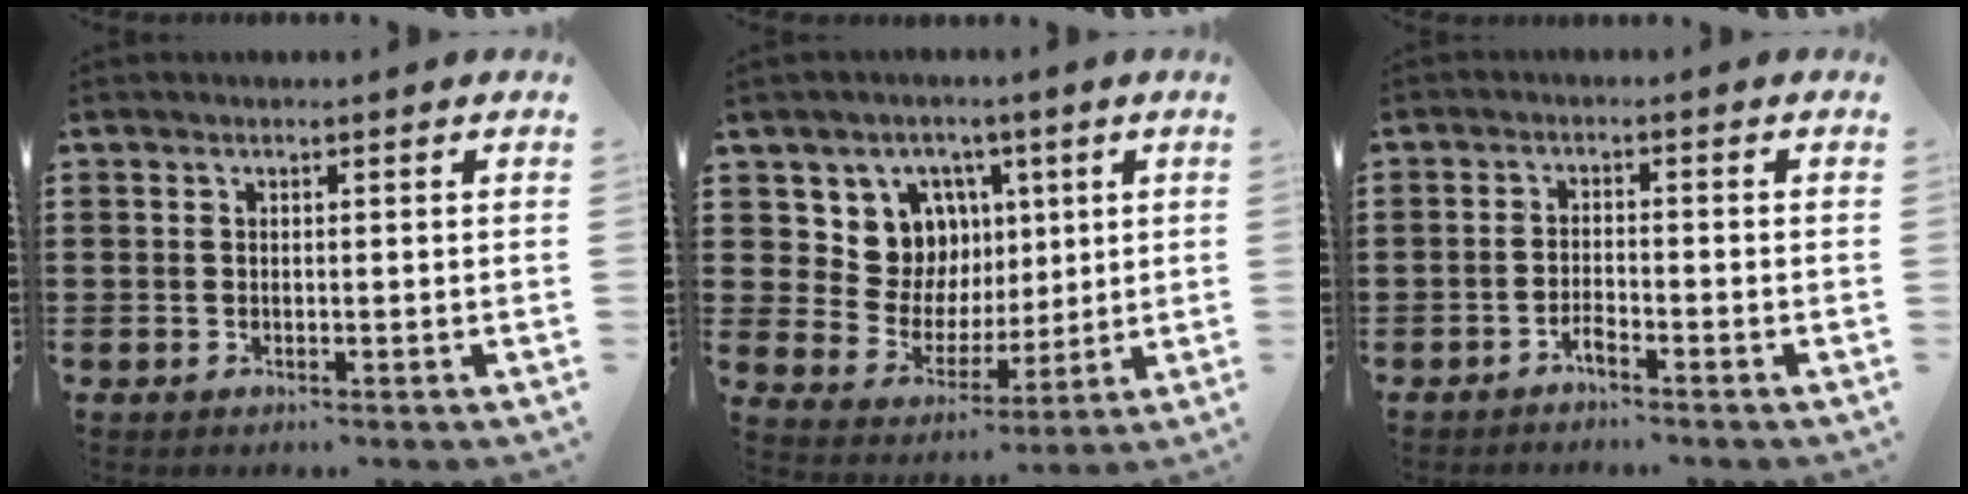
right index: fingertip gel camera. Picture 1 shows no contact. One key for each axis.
{"total": 9.1, "fx": 3.3, "fy": 8.3, "fz": 1.9, "tx": -0.073, "ty": -0.025, "tz": 0.066}
{"total": 1.9, "fx": -1.7, "fy": 0.2, "fz": 0.9, "tx": -0.020, "ty": 0.001, "tz": -0.031}